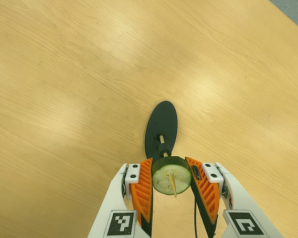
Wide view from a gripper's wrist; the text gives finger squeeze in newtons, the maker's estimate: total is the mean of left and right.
{"total": 9.7, "left": 9.1, "right": 10.4}